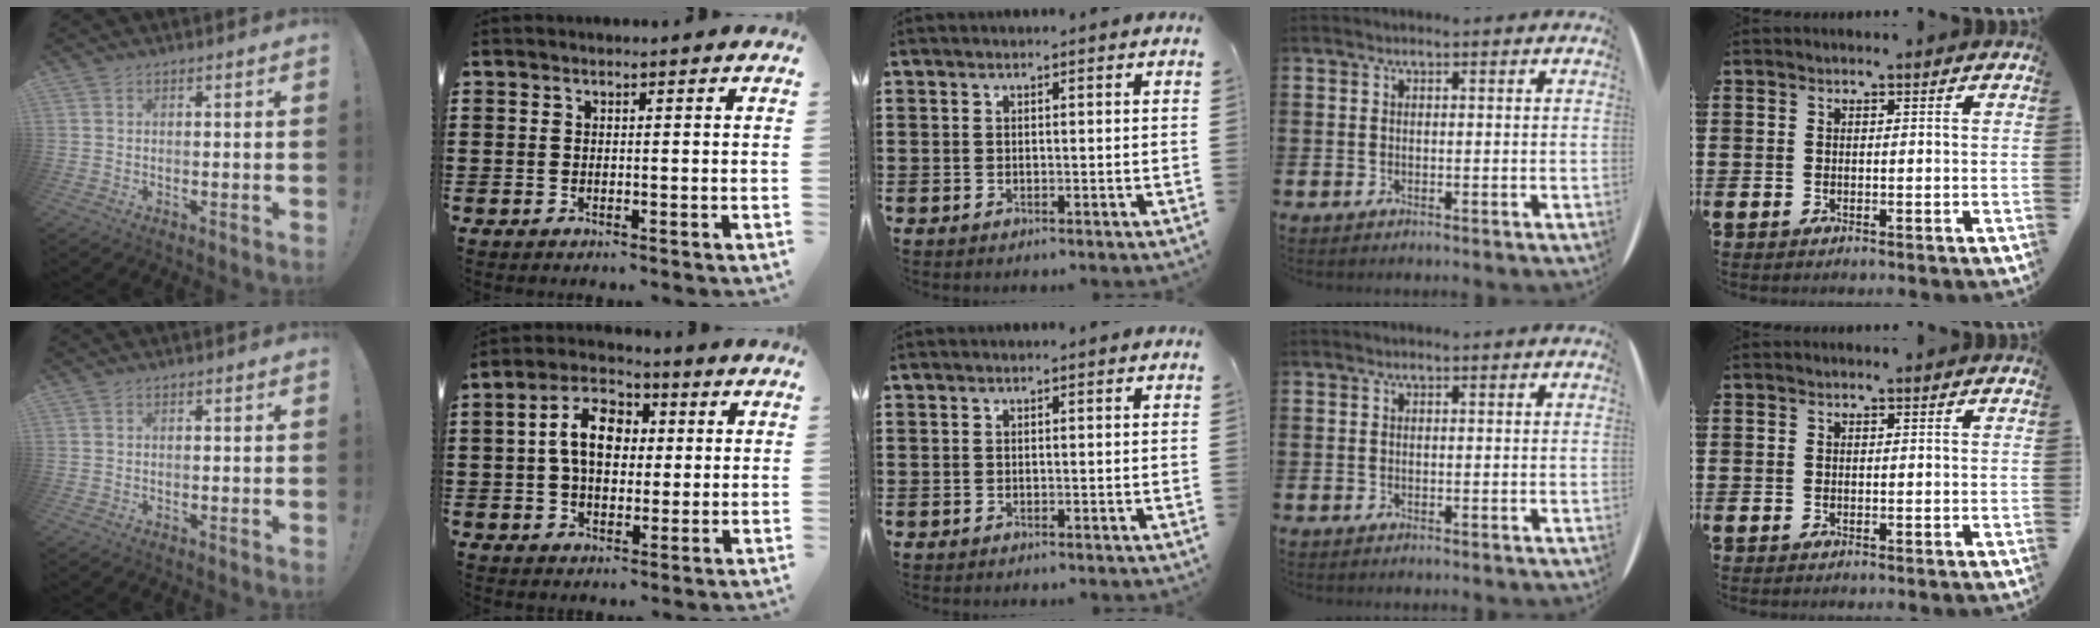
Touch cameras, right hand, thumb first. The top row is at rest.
{"index": {"total": 8.8, "force": [1.0, 5.6, 6.8], "torque": [-0.147, 0.014, 0.010]}}